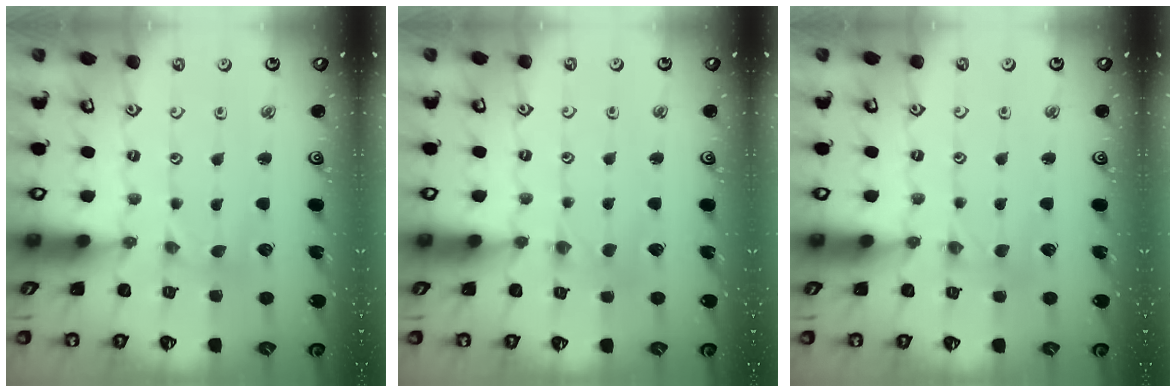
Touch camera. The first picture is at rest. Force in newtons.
{"total": 0.0}
{"total": 0.0}